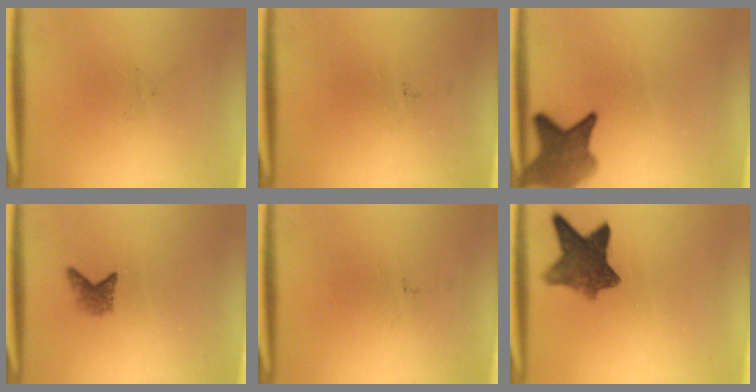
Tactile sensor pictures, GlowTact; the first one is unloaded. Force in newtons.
{"total": 0.0}
{"total": 6.6}
{"total": 1.8}
{"total": 0.0}
{"total": 8.2}